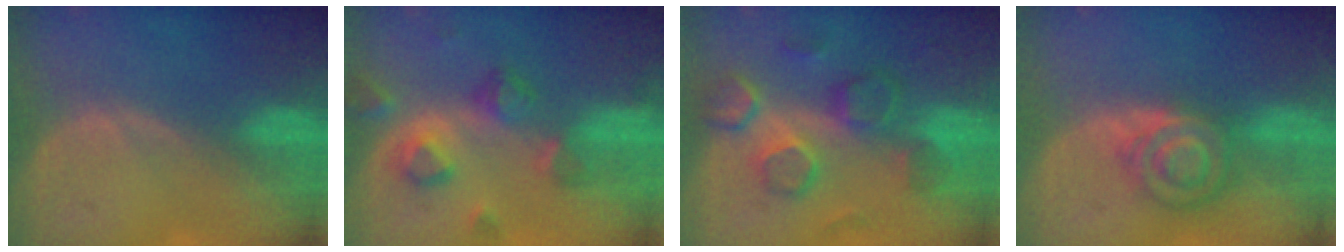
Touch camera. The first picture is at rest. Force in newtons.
{"total": 7.0, "press": 6.9, "slide": 1.2}
{"total": 9.4, "press": 8.8, "slide": 3.4}
{"total": 6.4, "press": 6.4, "slide": 0.0}